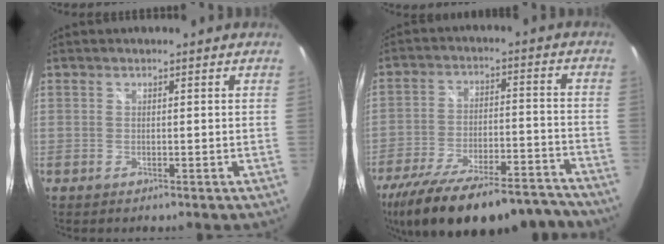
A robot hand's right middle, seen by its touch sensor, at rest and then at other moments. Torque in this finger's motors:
{"motor_torque": [1.08, -1.06, 0.58, 0.18]}